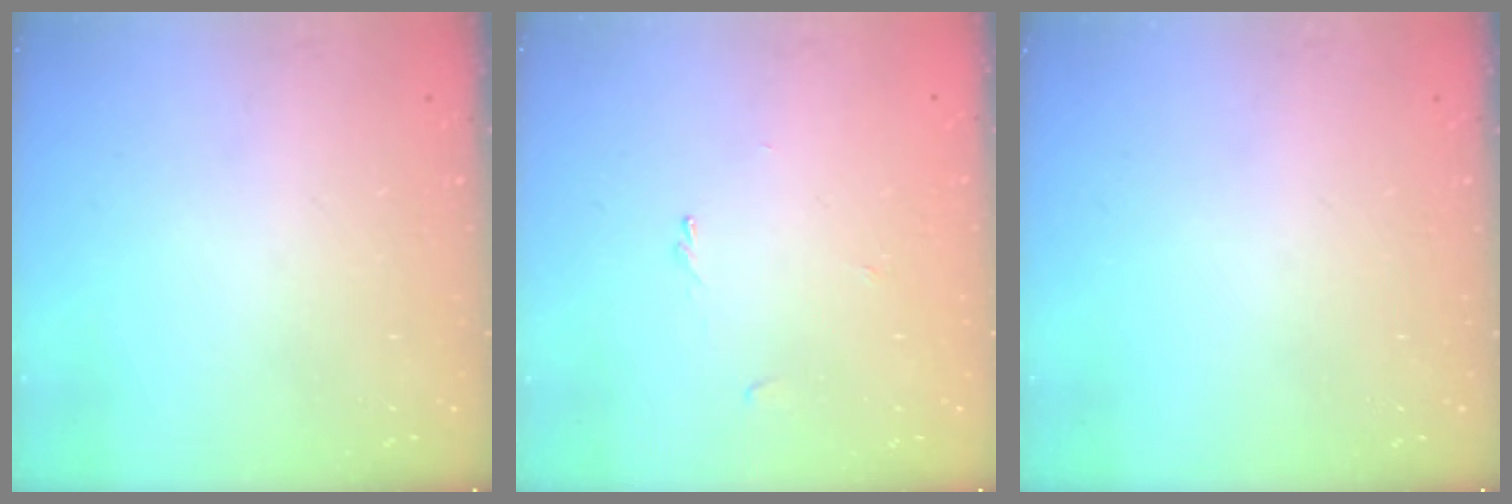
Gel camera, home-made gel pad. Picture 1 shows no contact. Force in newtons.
{"total": 0.7, "press": 0.6, "slide": 0.4}
{"total": 0.0}